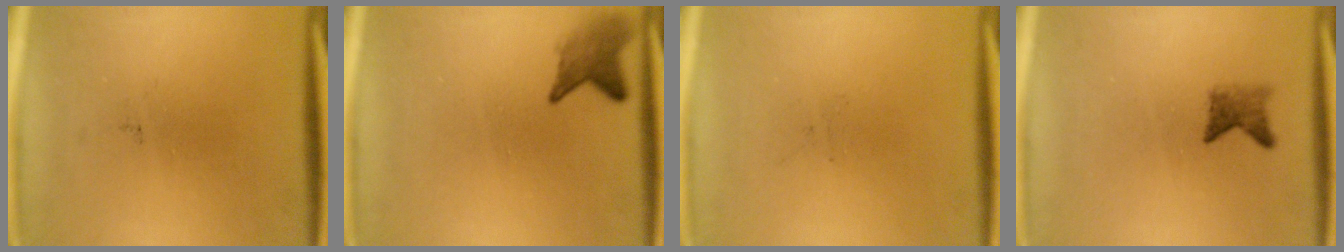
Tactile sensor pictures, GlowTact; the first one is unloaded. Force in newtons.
{"total": 2.9}
{"total": 0.0}
{"total": 2.0}